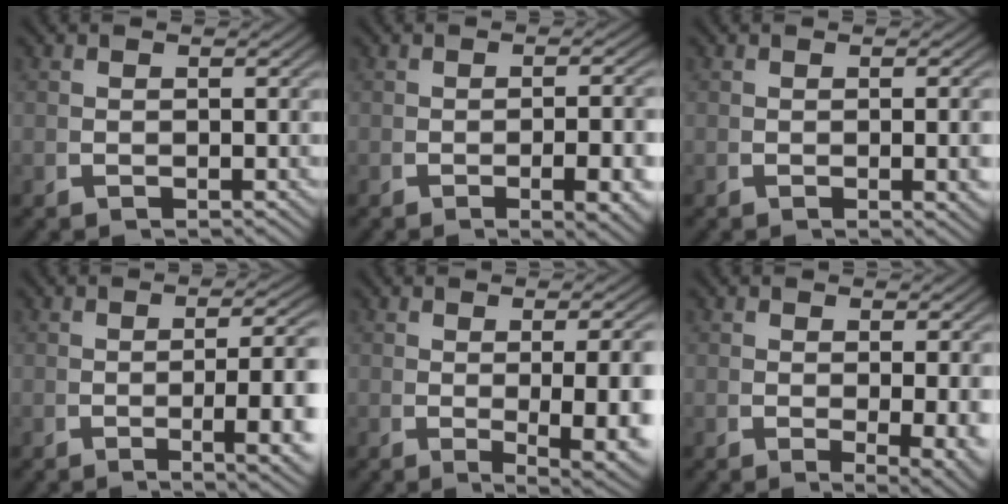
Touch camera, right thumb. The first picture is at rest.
{"total": 3.9, "force": [-1.2, 1.0, 3.6], "torque": [-0.046, 0.004, -0.018]}
{"total": 1.7, "force": [-0.2, 0.3, 1.7], "torque": [-0.022, 0.002, -0.002]}
{"total": 6.1, "force": [-1.3, 1.7, 5.7], "torque": [-0.086, 0.002, -0.016]}
{"total": 6.1, "force": [-1.3, 2.2, 5.6], "torque": [-0.087, -0.020, -0.005]}
{"total": 3.3, "force": [-0.2, 1.1, 3.1], "torque": [-0.045, -0.019, 0.007]}